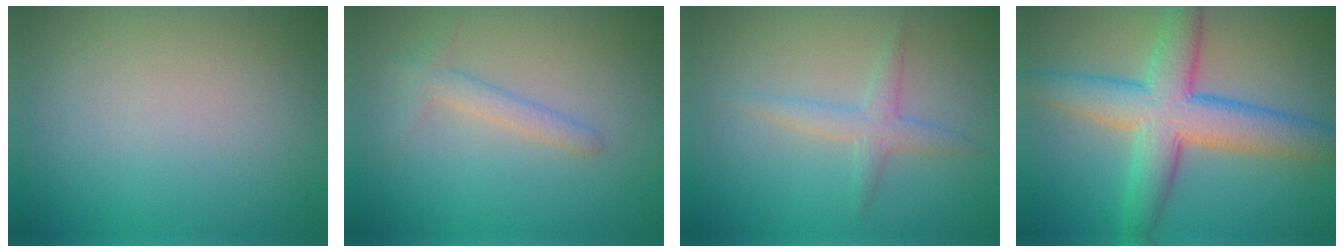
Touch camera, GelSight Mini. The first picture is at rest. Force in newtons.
{"total": 1.7, "press": 1.7, "slide": 0.1}
{"total": 2.0, "press": 2.0, "slide": 0.1}
{"total": 7.6, "press": 7.6, "slide": 0.2}